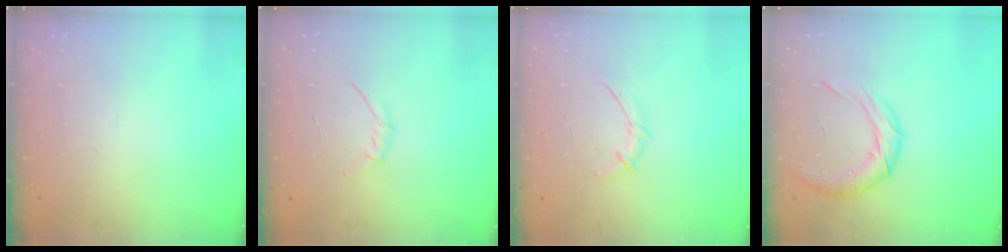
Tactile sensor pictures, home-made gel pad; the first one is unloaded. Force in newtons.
{"total": 3.3, "press": 3.2, "slide": 0.9}
{"total": 4.8, "press": 4.7, "slide": 1.0}
{"total": 10.4, "press": 10.4, "slide": 0.3}